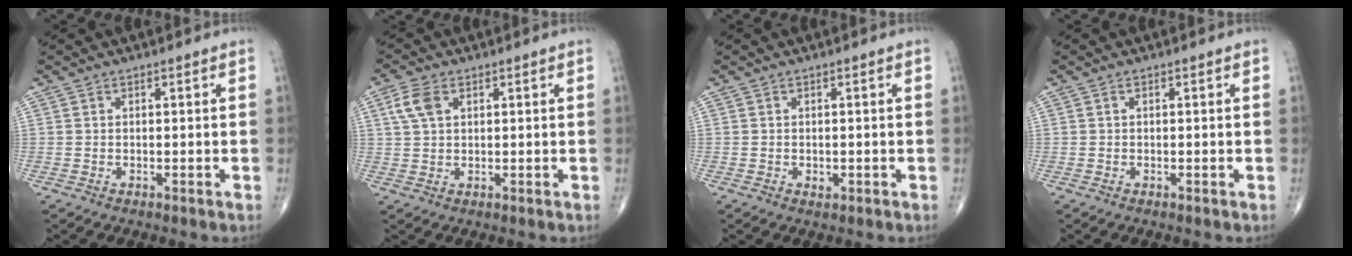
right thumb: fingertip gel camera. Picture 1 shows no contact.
{"total": 4.7, "force": [1.8, 2.8, 3.3], "torque": [-0.074, 0.006, 0.036]}
{"total": 0.9, "force": [-0.3, 0.6, 0.6], "torque": [-0.007, -0.002, -0.003]}
{"total": 0.0}